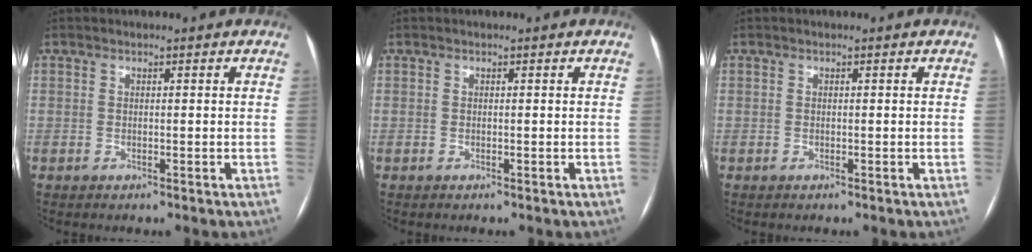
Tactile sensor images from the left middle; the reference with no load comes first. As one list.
[{"total": 0.0}, {"total": 0.0}]